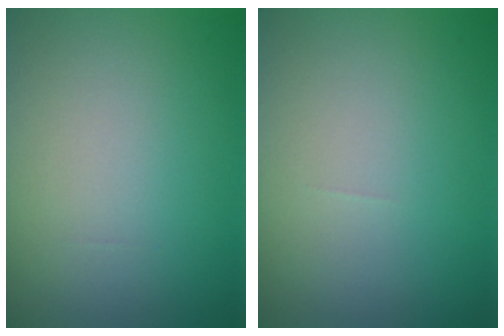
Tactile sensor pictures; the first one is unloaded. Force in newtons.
{"total": 0.0}